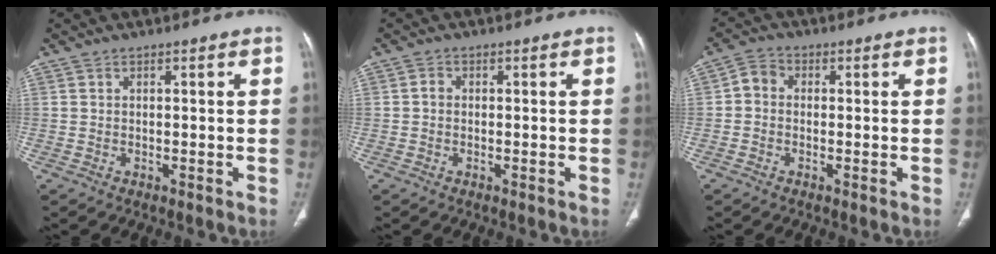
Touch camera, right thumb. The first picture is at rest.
{"total": 1.1, "force": [-0.2, 0.9, 0.6], "torque": [-0.005, 0.003, -0.007]}
{"total": 3.4, "force": [-0.3, 2.8, 1.9], "torque": [-0.025, 0.009, -0.018]}